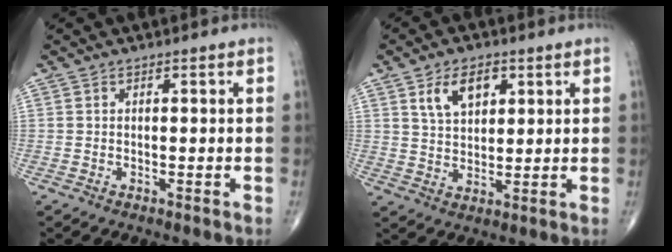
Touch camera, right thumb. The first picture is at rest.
{"total": 7.6, "force": [3.5, 4.5, 5.1], "torque": [-0.069, -0.013, 0.065]}